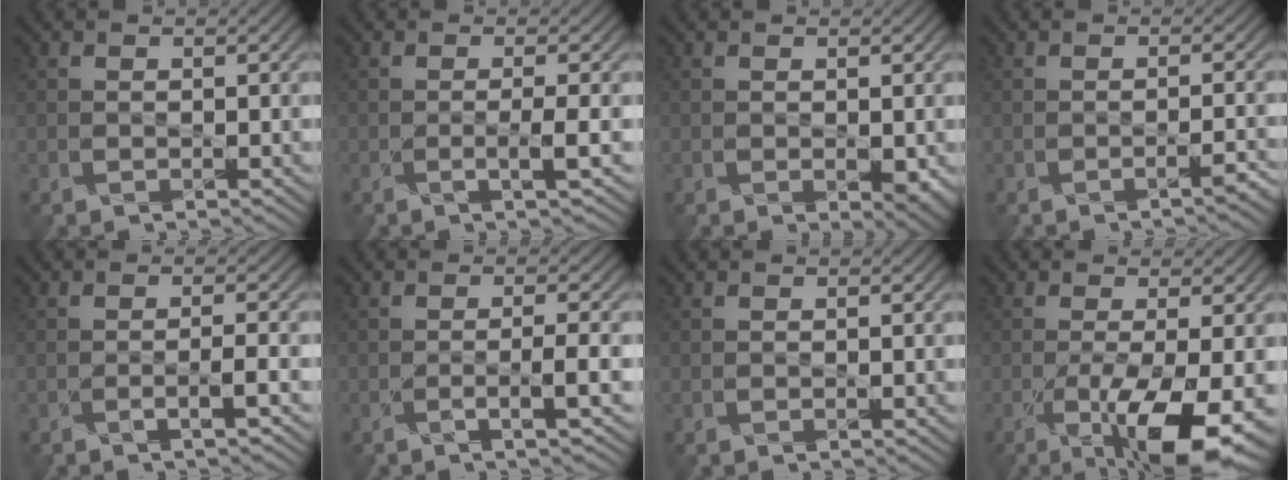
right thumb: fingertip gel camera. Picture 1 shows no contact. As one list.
[{"total": 2.1, "force": [-0.3, 0.3, 2.1], "torque": [-0.036, 0.002, -0.013]}, {"total": 1.8, "force": [-0.2, 0.8, 1.6], "torque": [-0.027, -0.007, 0.003]}, {"total": 1.8, "force": [-1.1, 0.3, 1.5], "torque": [-0.019, 0.005, -0.022]}, {"total": 1.9, "force": [-0.8, 0.2, 1.7], "torque": [-0.026, 0.005, -0.022]}, {"total": 2.7, "force": [-0.7, 0.3, 2.6], "torque": [-0.038, 0.004, -0.023]}, {"total": 0.0}, {"total": 9.3, "force": [-3.6, 2.2, 8.3], "torque": [-0.135, -0.010, -0.053]}]